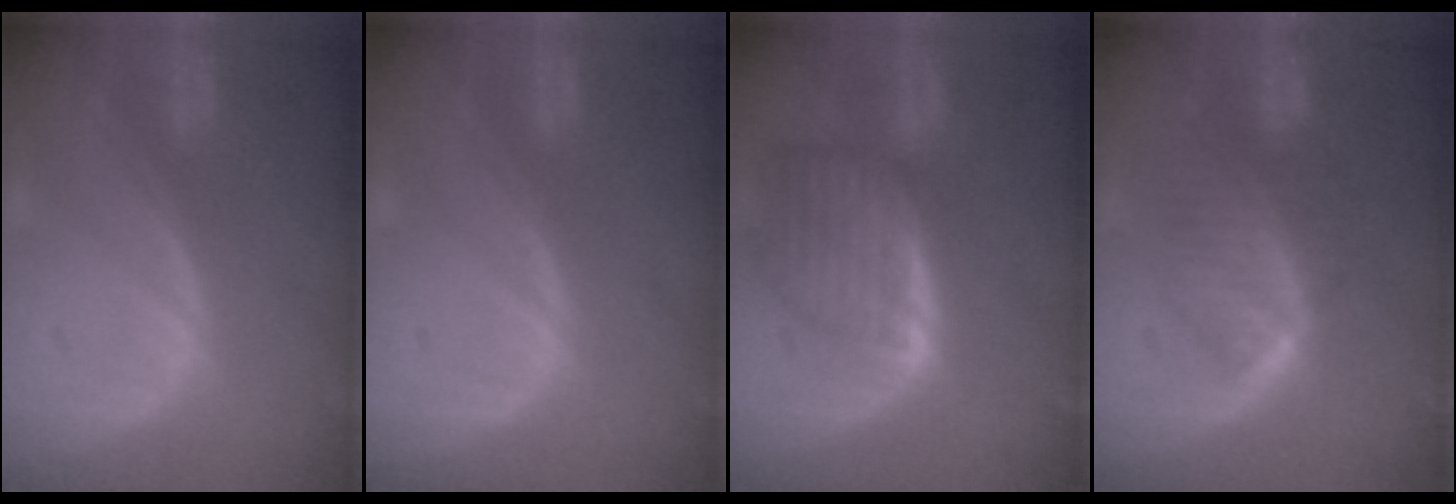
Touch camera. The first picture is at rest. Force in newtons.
{"total": 0.0}
{"total": 8.0, "press": 7.3, "slide": 3.3}
{"total": 6.4, "press": 6.3, "slide": 1.0}